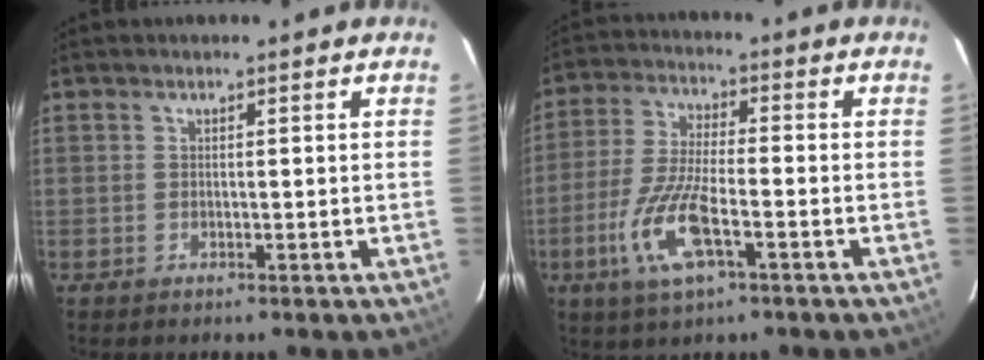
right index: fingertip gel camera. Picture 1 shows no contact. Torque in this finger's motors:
{"motor_torque": [1.00, -0.52, 0.65, 0.19]}